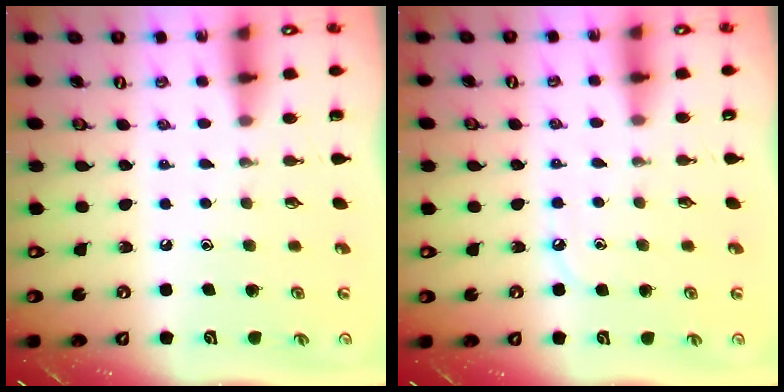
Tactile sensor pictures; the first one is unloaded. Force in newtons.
{"total": 3.6, "press": 3.5, "slide": 0.5}